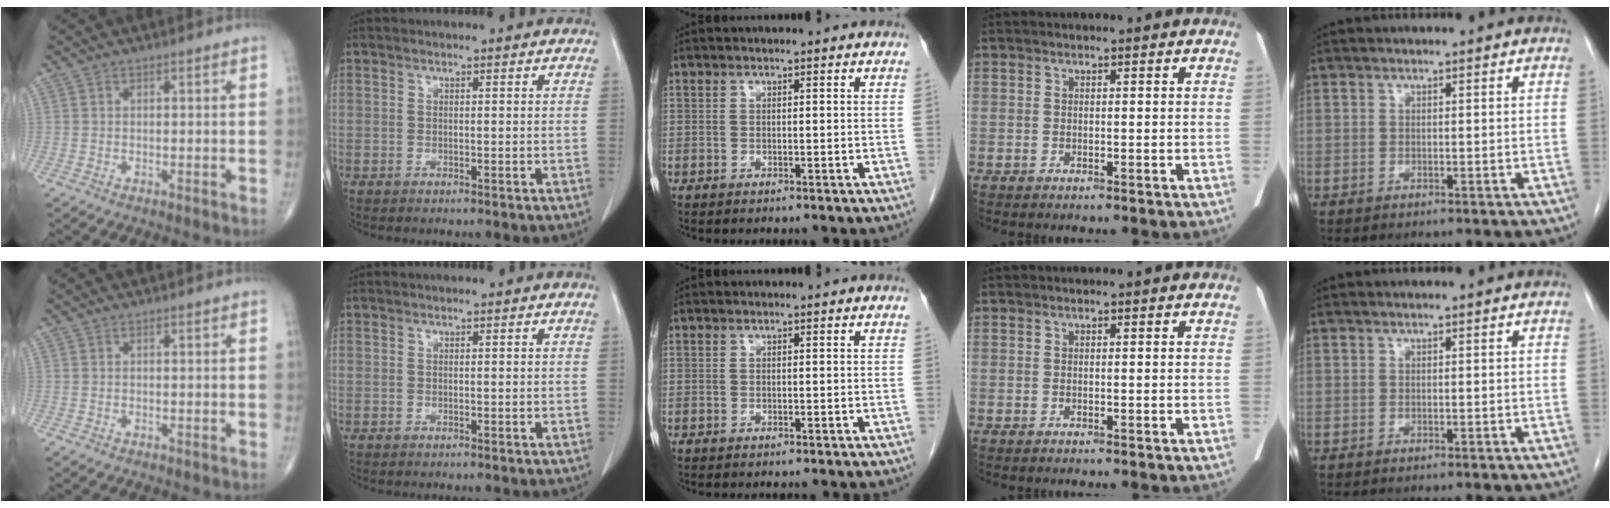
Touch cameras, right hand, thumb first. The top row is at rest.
{}